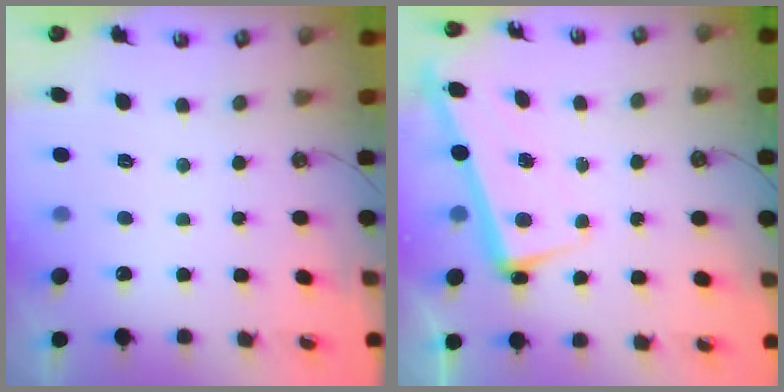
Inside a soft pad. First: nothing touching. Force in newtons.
{"total": 2.7, "press": 2.6, "slide": 0.5}